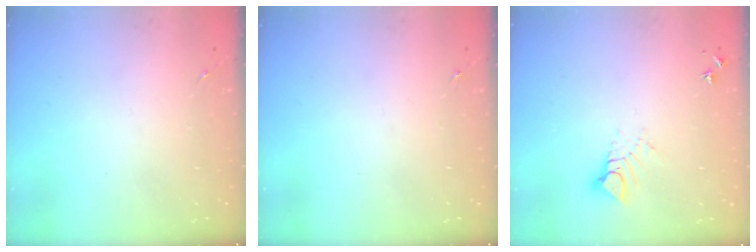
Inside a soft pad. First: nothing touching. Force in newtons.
{"total": 0.0}
{"total": 6.6, "press": 6.6, "slide": 0.4}